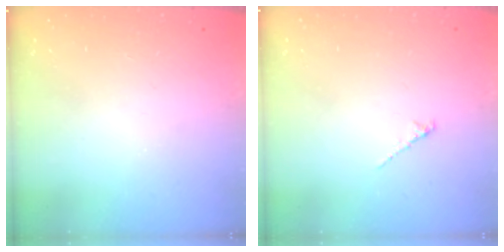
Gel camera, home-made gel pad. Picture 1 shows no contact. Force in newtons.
{"total": 1.2, "press": 1.1, "slide": 0.4}